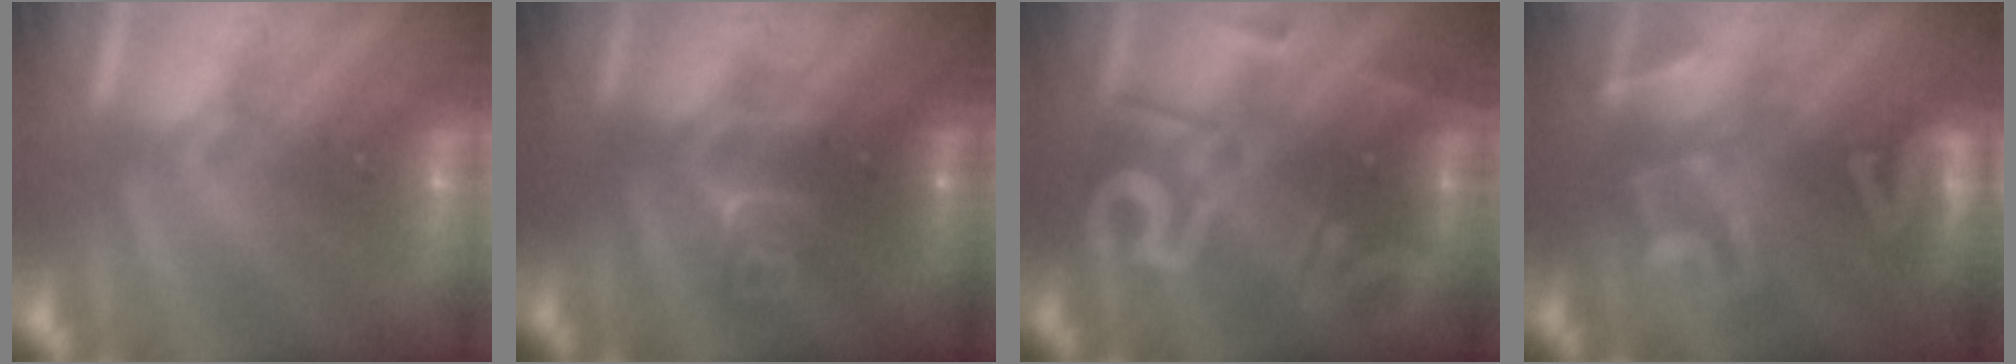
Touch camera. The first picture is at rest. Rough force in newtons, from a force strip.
{"total": 2.8}
{"total": 2.9}
{"total": 2.9}